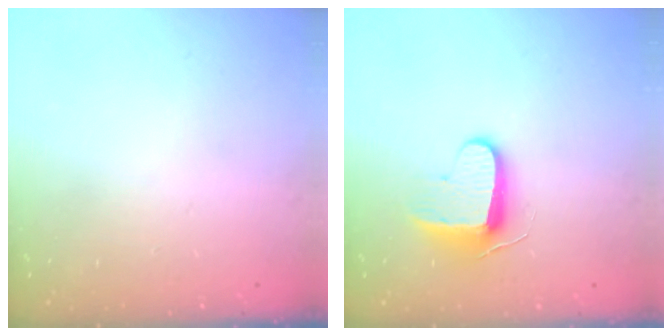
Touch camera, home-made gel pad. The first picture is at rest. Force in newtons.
{"total": 8.7, "press": 8.7, "slide": 0.6}